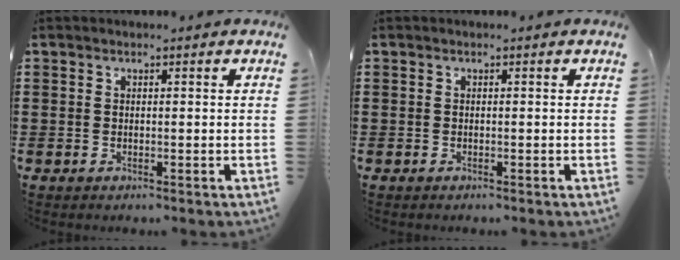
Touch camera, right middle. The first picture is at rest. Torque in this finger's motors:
{"motor_torque": [0.25, 0.06, 0.02, 0.00]}